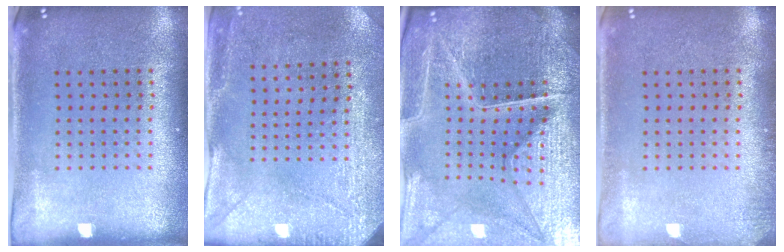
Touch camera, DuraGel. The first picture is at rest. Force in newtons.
{"total": 2.9, "press": 2.4, "slide": 1.6}
{"total": 5.4, "press": 5.1, "slide": 1.8}
{"total": 1.0, "press": 1.0, "slide": 0.1}